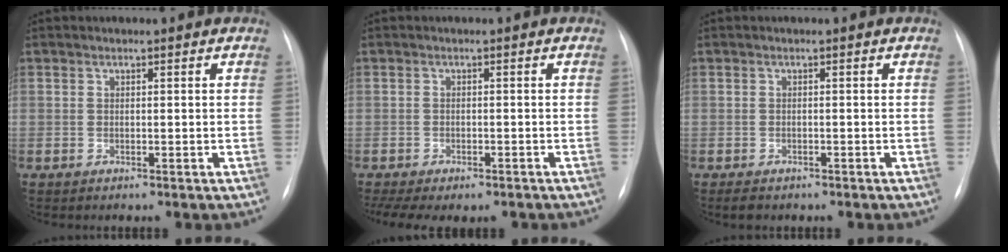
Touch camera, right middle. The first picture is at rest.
{"total": 10.3, "force": [-8.2, 3.9, 4.9], "torque": [-0.091, 0.005, -0.108]}
{"total": 2.1, "force": [-1.6, 1.1, 0.9], "torque": [-0.017, -0.002, -0.018]}